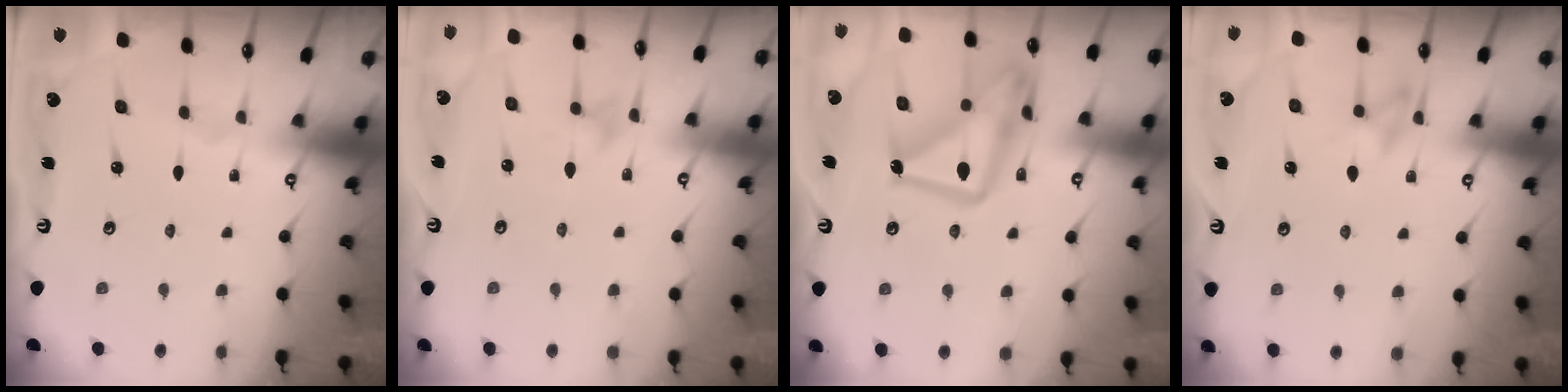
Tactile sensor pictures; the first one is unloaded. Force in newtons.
{"total": 5.6, "press": 5.6, "slide": 0.5}
{"total": 18.9, "press": 18.8, "slide": 1.5}
{"total": 9.5, "press": 9.4, "slide": 1.5}